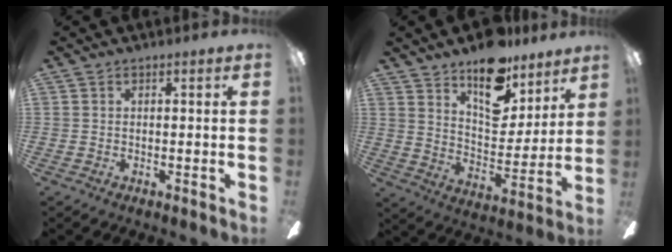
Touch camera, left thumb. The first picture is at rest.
{"total": 15.3, "force": [11.9, 7.0, 6.7], "torque": [-0.096, -0.083, 0.211]}